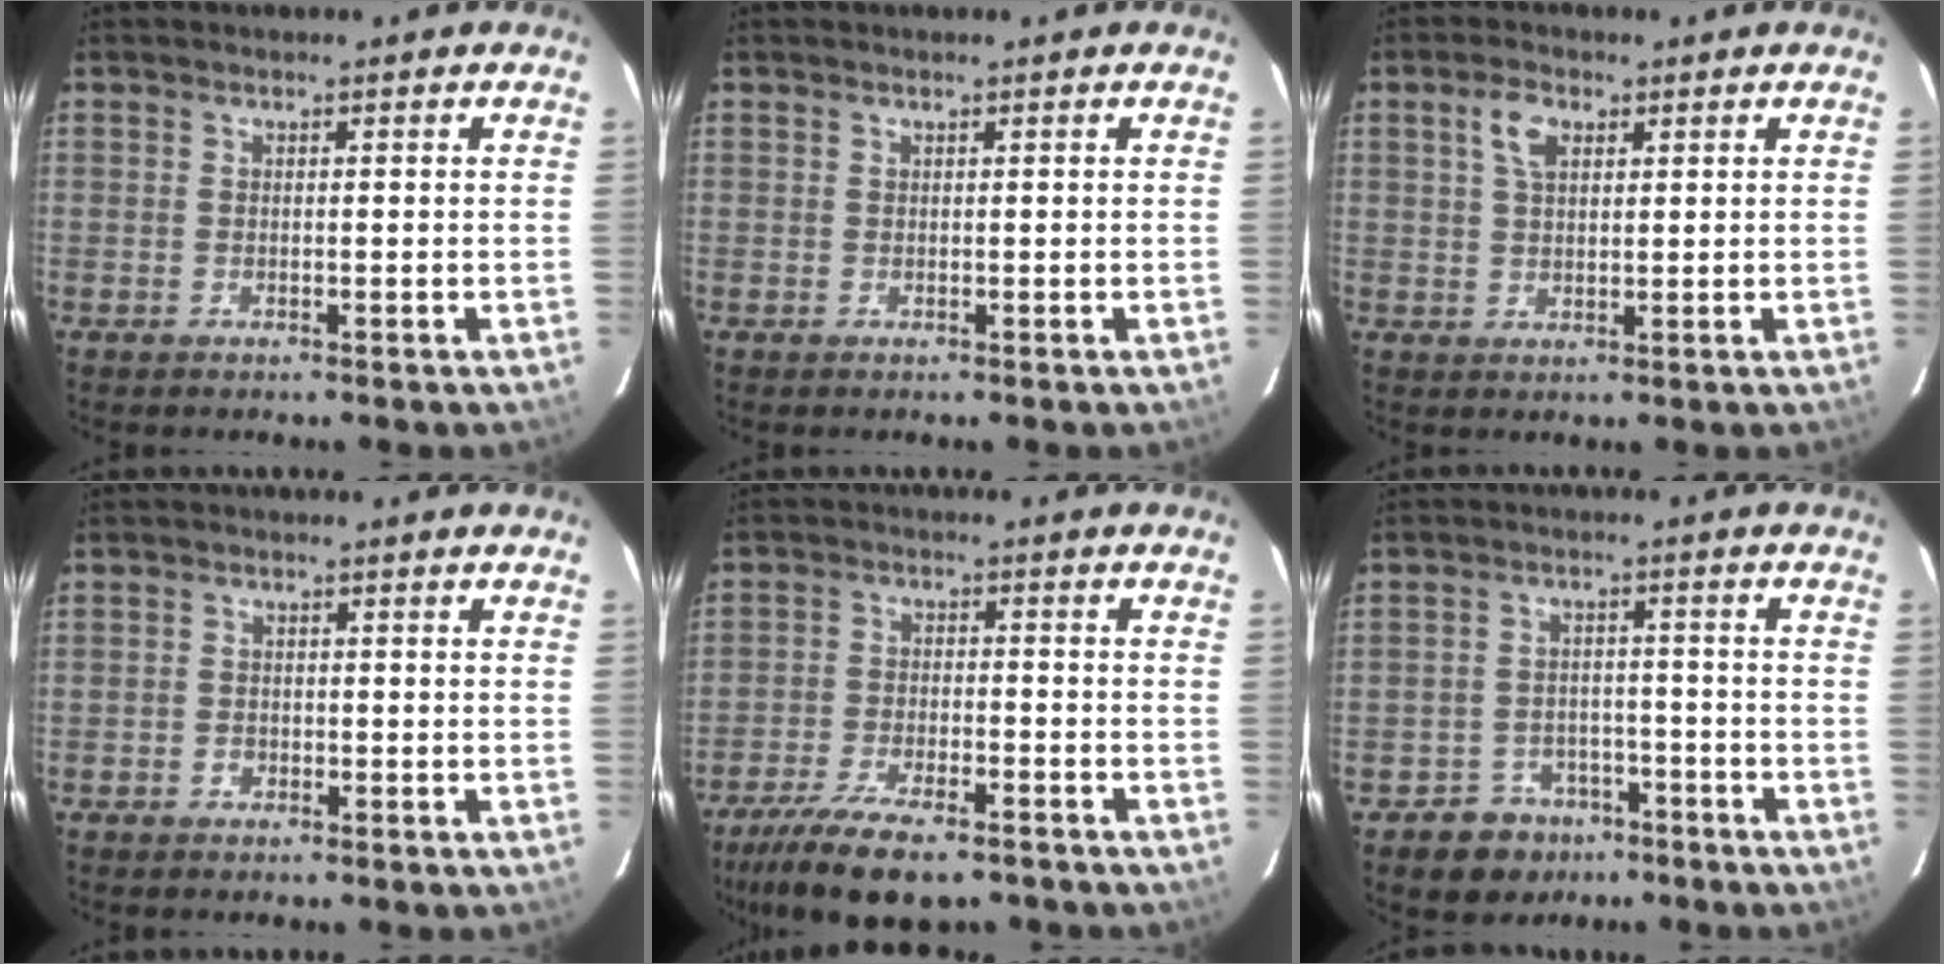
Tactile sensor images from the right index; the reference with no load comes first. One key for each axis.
{"total": 0.0}
{"total": 4.2, "fx": 1.8, "fy": 2.4, "fz": 3.0, "tx": -0.056, "ty": 0.011, "tz": 0.034}
{"total": 1.4, "fx": -0.9, "fy": 1.1, "fz": 0.1, "tx": -0.003, "ty": 0.004, "tz": -0.014}
{"total": 13.4, "fx": -10.3, "fy": 4.3, "fz": 7.5, "tx": -0.169, "ty": -0.028, "tz": -0.178}
{"total": 7.0, "fx": -4.6, "fy": 5.3, "fz": 0.6, "tx": -0.026, "ty": 0.030, "tz": -0.062}